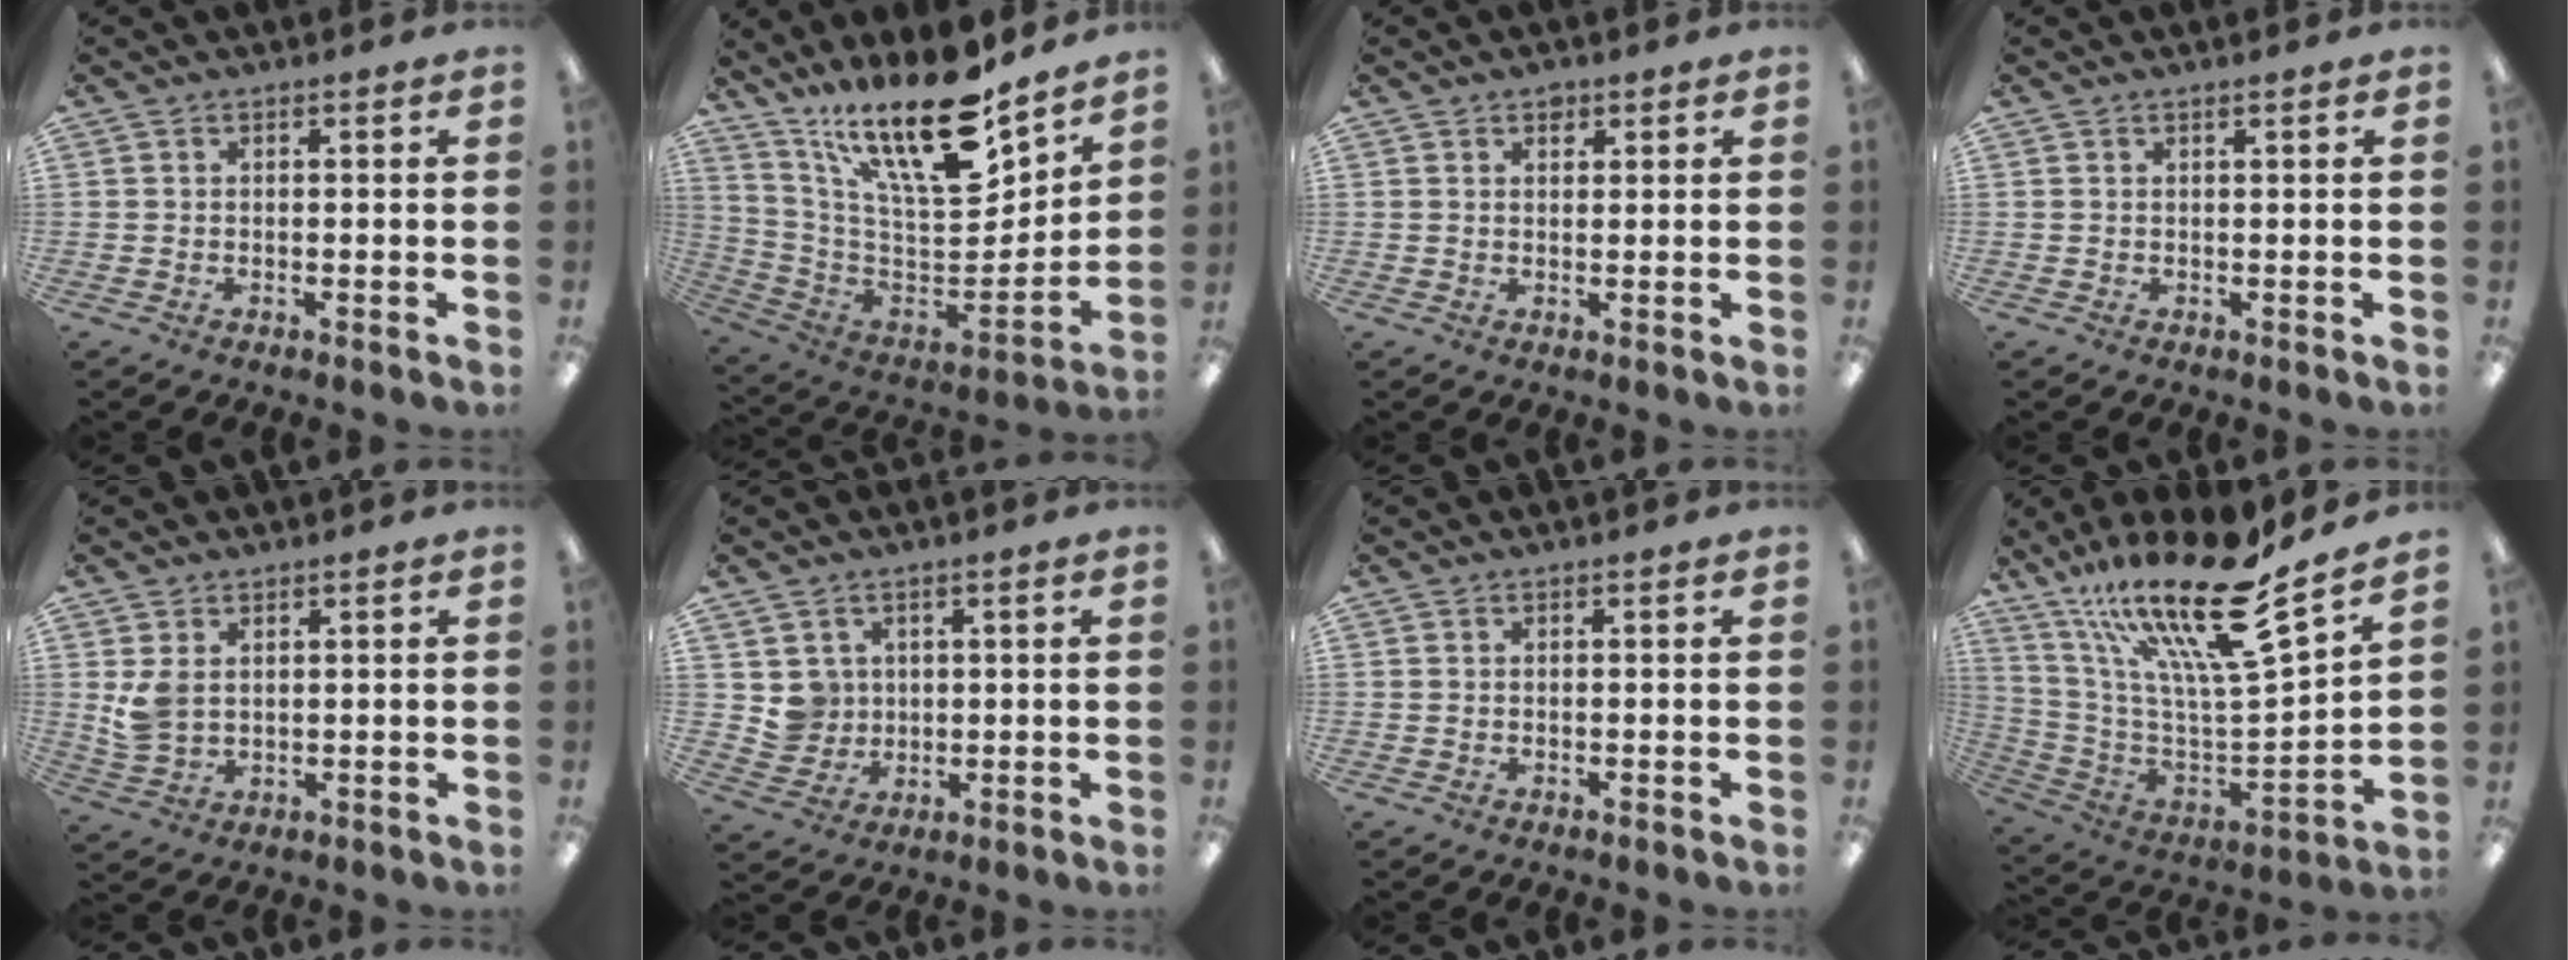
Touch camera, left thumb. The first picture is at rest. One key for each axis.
{"total": 23.4, "fx": 16.8, "fy": 7.5, "fz": 14.4, "tx": -0.246, "ty": -0.127, "tz": 0.287}
{"total": 1.8, "fx": 1.3, "fy": 1.0, "fz": 0.7, "tx": -0.001, "ty": -0.007, "tz": 0.020}
{"total": 0.7, "fx": 0.4, "fy": 0.0, "fz": 0.5, "tx": -0.010, "ty": 0.000, "tz": 0.008}
{"total": 5.1, "fx": 1.8, "fy": 3.4, "fz": 3.4, "tx": -0.081, "ty": -0.003, "tz": 0.034}
{"total": 5.1, "fx": 2.1, "fy": 4.7, "fz": -0.1, "tx": -0.005, "ty": -0.003, "tz": 0.040}
{"total": 0.0}
{"total": 22.9, "fx": 16.0, "fy": 4.6, "fz": 15.7, "tx": -0.263, "ty": -0.112, "tz": 0.265}